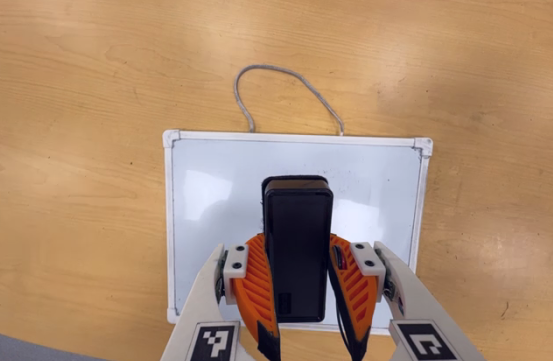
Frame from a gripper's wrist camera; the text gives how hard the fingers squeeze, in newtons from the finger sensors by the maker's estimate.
{"total": 8.2, "left": 6.7, "right": 9.8}